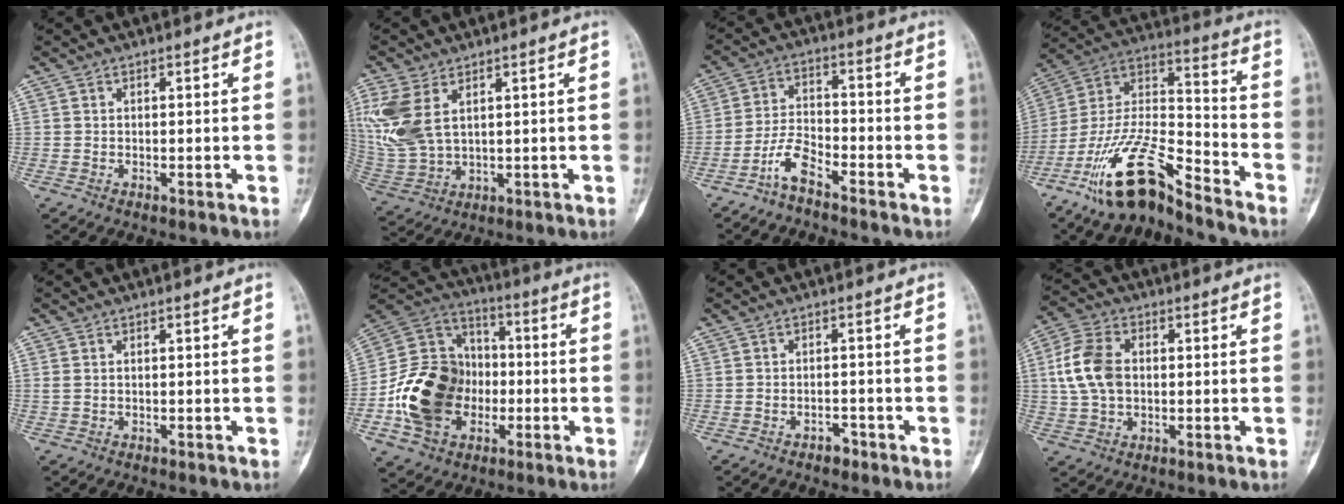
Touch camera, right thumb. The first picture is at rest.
{"total": 11.6, "force": [4.2, 6.5, 8.7], "torque": [-0.210, -0.006, 0.102]}
{"total": 5.5, "force": [-4.2, 1.7, 3.1], "torque": [-0.062, 0.033, -0.090]}
{"total": 16.8, "force": [-12.4, 4.8, 10.4], "torque": [-0.194, 0.084, -0.235]}
{"total": 1.0, "force": [0.3, 0.6, 0.8], "torque": [-0.025, 0.008, 0.014]}
{"total": 19.8, "force": [-4.3, 15.6, 11.3], "torque": [-0.176, 0.041, -0.073]}
{"total": 1.8, "force": [-1.3, 1.0, 0.6], "torque": [-0.009, 0.009, -0.019]}
{"total": 10.3, "force": [1.0, 7.0, 7.5], "torque": [-0.150, 0.010, 0.018]}